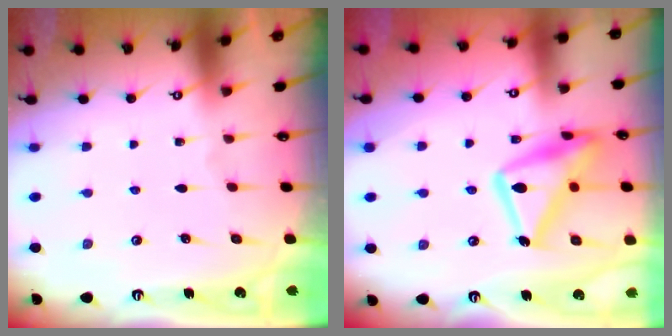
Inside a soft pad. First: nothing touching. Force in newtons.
{"total": 19.6, "press": 19.6, "slide": 1.3}